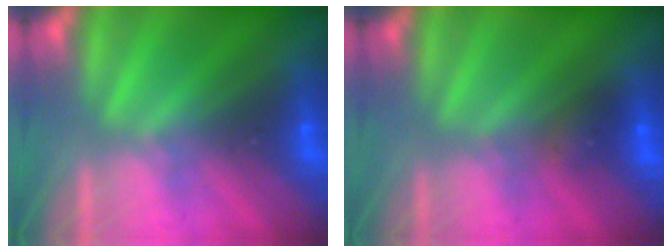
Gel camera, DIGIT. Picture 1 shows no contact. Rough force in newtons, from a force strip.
{"total": 2.2}